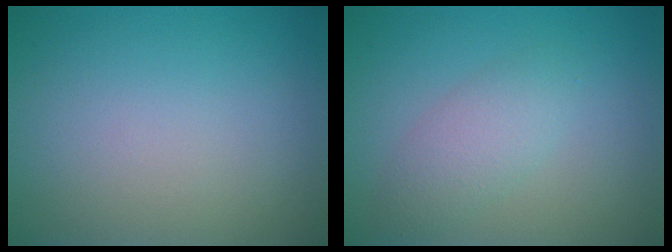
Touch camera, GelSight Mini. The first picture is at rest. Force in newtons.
{"total": 2.7, "press": 2.7, "slide": 0.1}